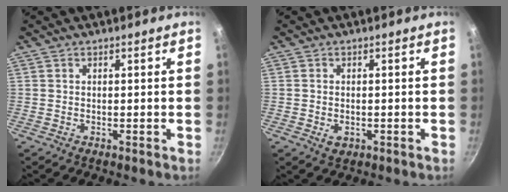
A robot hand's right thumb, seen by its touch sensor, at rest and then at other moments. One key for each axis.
{"total": 2.4, "fx": -0.6, "fy": 1.7, "fz": 1.6, "tx": -0.024, "ty": -0.002, "tz": -0.008}